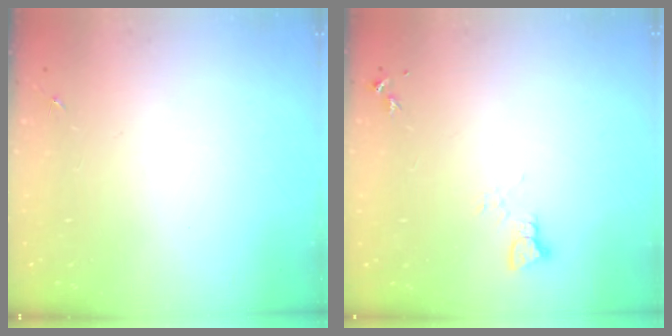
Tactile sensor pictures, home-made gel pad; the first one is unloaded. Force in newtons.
{"total": 2.2, "press": 2.2, "slide": 0.2}